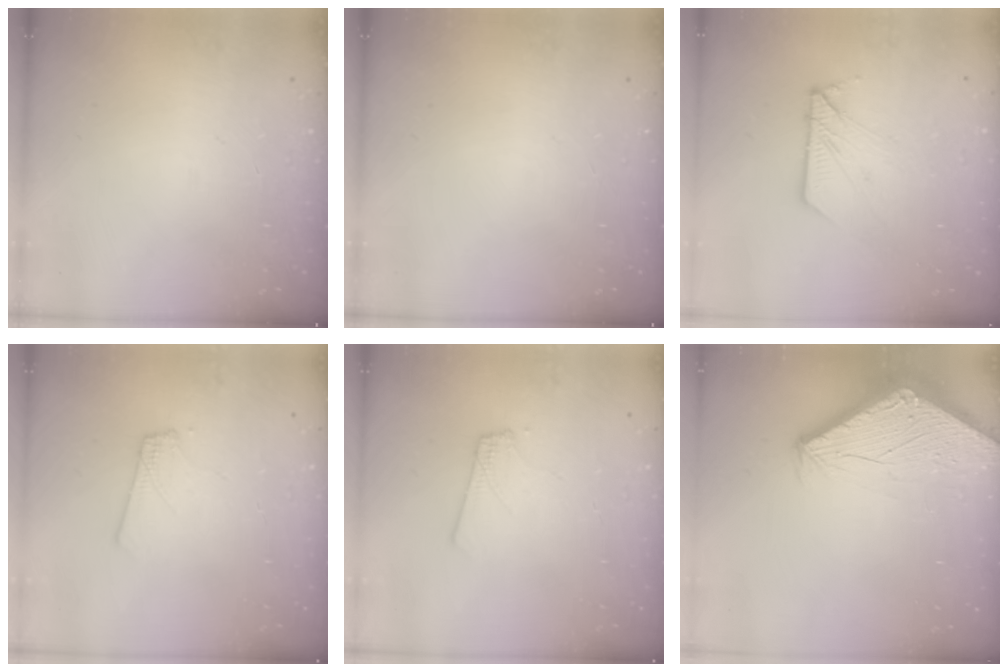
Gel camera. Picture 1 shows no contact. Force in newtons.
{"total": 0.0}
{"total": 9.6, "press": 9.6, "slide": 0.9}
{"total": 1.8, "press": 1.8, "slide": 0.1}
{"total": 1.8, "press": 1.8, "slide": 0.1}
{"total": 2.9, "press": 2.9, "slide": 0.1}